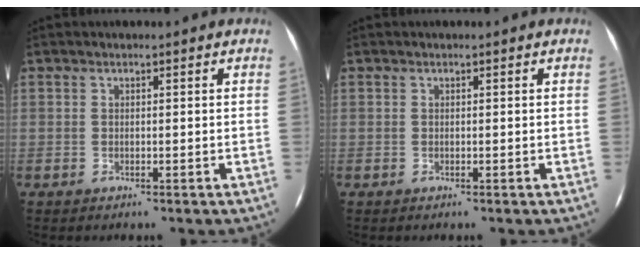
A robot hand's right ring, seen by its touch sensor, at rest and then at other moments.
{"total": 0.0}